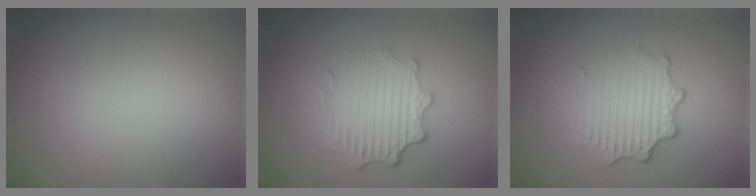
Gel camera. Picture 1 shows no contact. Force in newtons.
{"total": 3.7, "press": 2.9, "slide": 2.3}
{"total": 3.5, "press": 2.8, "slide": 2.2}